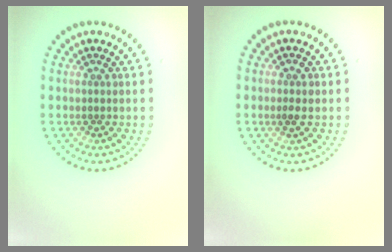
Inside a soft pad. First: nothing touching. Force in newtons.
{"total": 1.2, "press": 1.1, "slide": 0.1}